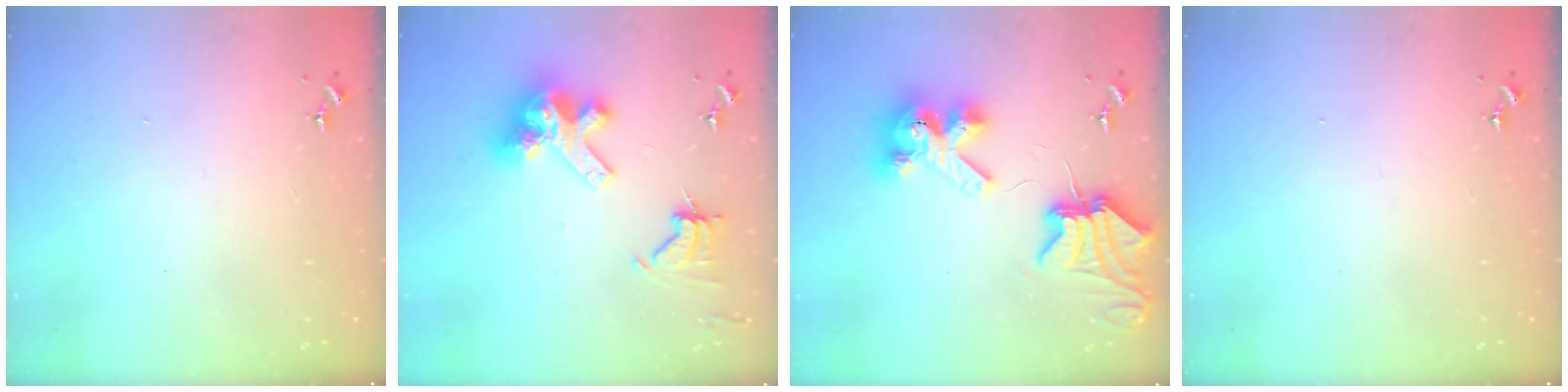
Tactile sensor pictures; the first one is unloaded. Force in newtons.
{"total": 14.8, "press": 14.7, "slide": 1.8}
{"total": 9.9, "press": 9.8, "slide": 1.2}
{"total": 0.0}